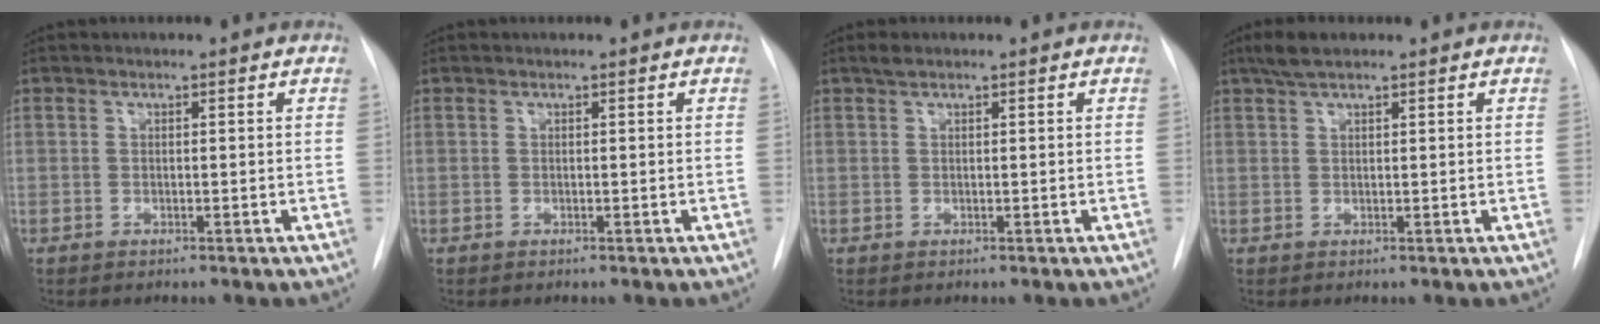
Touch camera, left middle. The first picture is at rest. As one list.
[{"total": 0.0}, {"total": 1.1, "force": [0.9, 0.4, 0.6], "torque": [-0.016, 0.009, 0.017]}, {"total": 3.2, "force": [2.4, 0.7, 1.9], "torque": [-0.046, 0.010, 0.047]}]